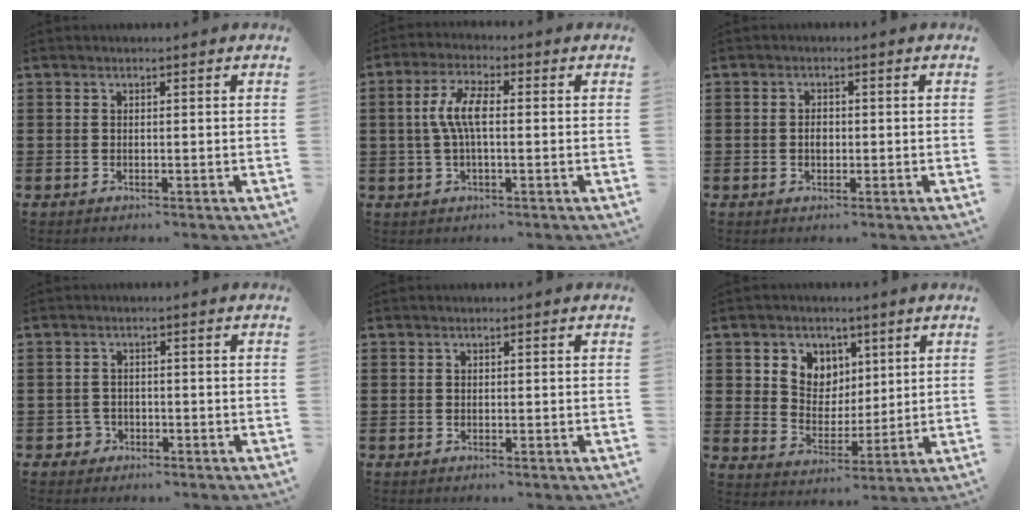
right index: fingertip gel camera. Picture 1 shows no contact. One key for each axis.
{"total": 5.8, "fx": 0.2, "fy": 1.9, "fz": 5.5, "tx": -0.120, "ty": 0.001, "tz": -0.004}
{"total": 1.9, "fx": -0.2, "fy": 1.2, "fz": 1.5, "tx": -0.030, "ty": 0.005, "tz": -0.004}
{"total": 1.7, "fx": -1.0, "fy": 1.4, "fz": 0.2, "tx": -0.009, "ty": 0.000, "tz": -0.024}
{"total": 0.0}
{"total": 5.6, "fx": 3.0, "fy": 4.7, "fz": 0.3, "tx": -0.031, "ty": -0.001, "tz": 0.052}